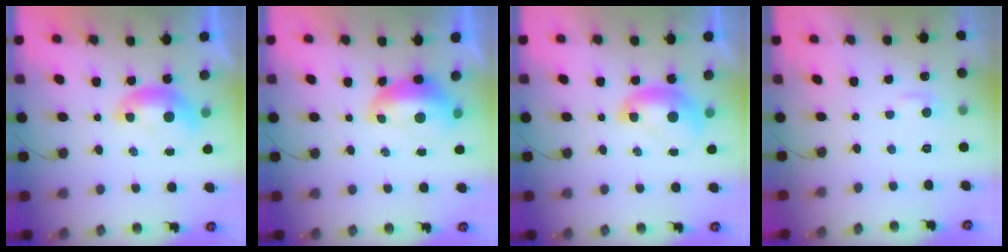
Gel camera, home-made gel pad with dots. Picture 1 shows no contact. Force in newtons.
{"total": 2.9, "press": 2.7, "slide": 0.8}
{"total": 1.8, "press": 1.7, "slide": 0.2}
{"total": 2.5, "press": 2.5, "slide": 0.5}